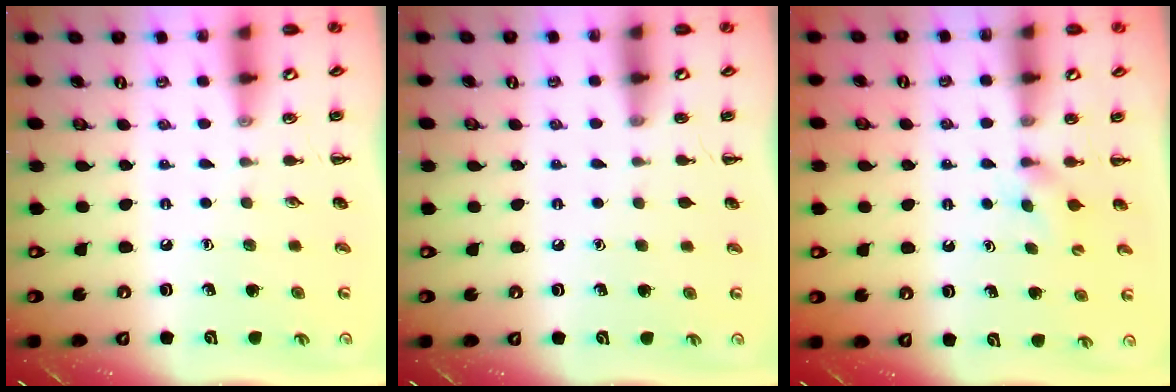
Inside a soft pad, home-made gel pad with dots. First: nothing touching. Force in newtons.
{"total": 0.0}
{"total": 2.5, "press": 2.4, "slide": 0.9}